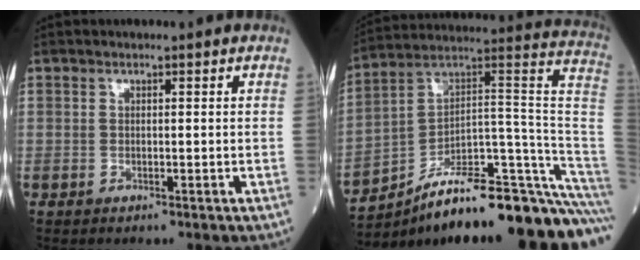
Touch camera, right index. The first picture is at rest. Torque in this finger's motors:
{"motor_torque": [-0.15, -1.70, 0.67, 0.09]}